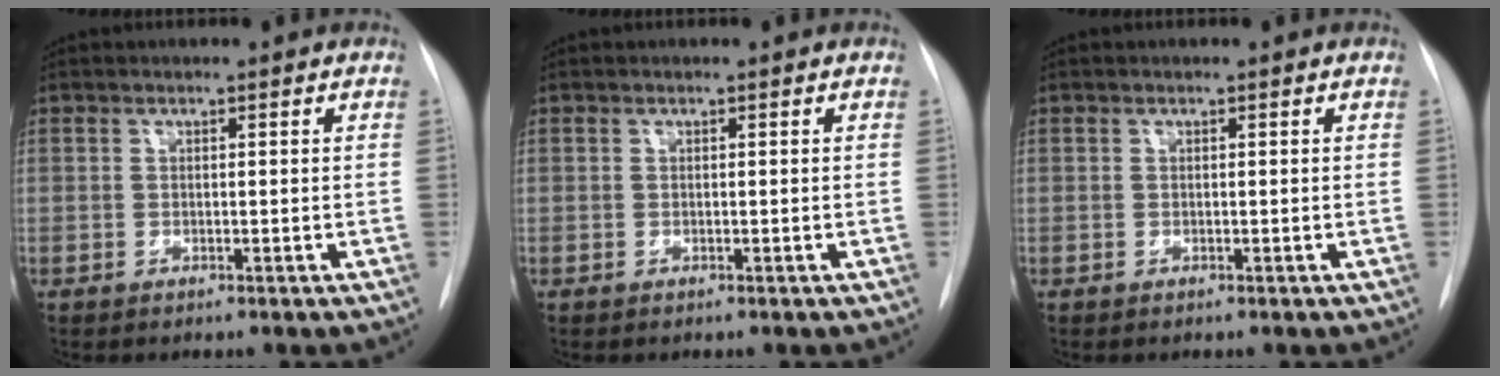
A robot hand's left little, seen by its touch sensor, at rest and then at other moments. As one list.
[{"total": 0.0}, {"total": 0.0}]